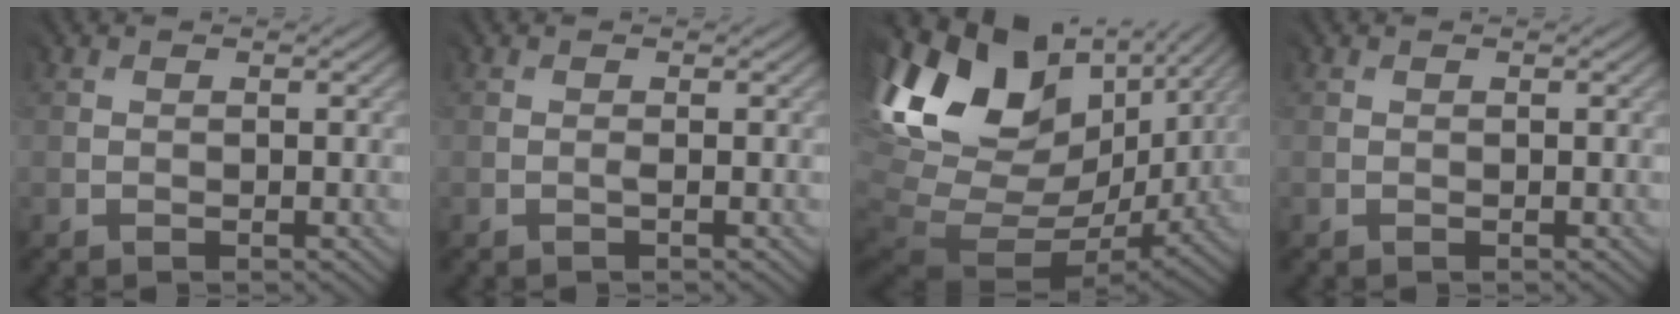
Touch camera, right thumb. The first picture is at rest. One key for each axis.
{"total": 0.7, "fx": -0.3, "fy": -0.6, "fz": -0.2, "tx": 0.001, "ty": 0.000, "tz": -0.008}
{"total": 17.5, "fx": 3.5, "fy": 12.4, "fz": 11.9, "tx": -0.223, "ty": -0.030, "tz": 0.119}
{"total": 0.0}